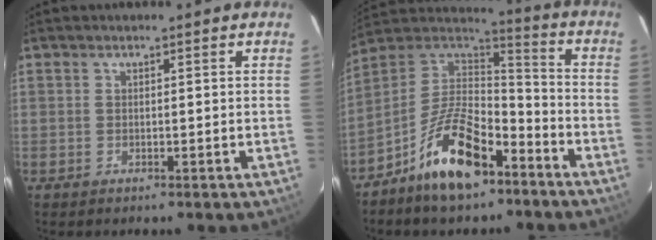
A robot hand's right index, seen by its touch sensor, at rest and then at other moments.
{"total": 16.5, "force": [-9.7, 7.3, 11.2], "torque": [-0.217, 0.012, -0.171]}